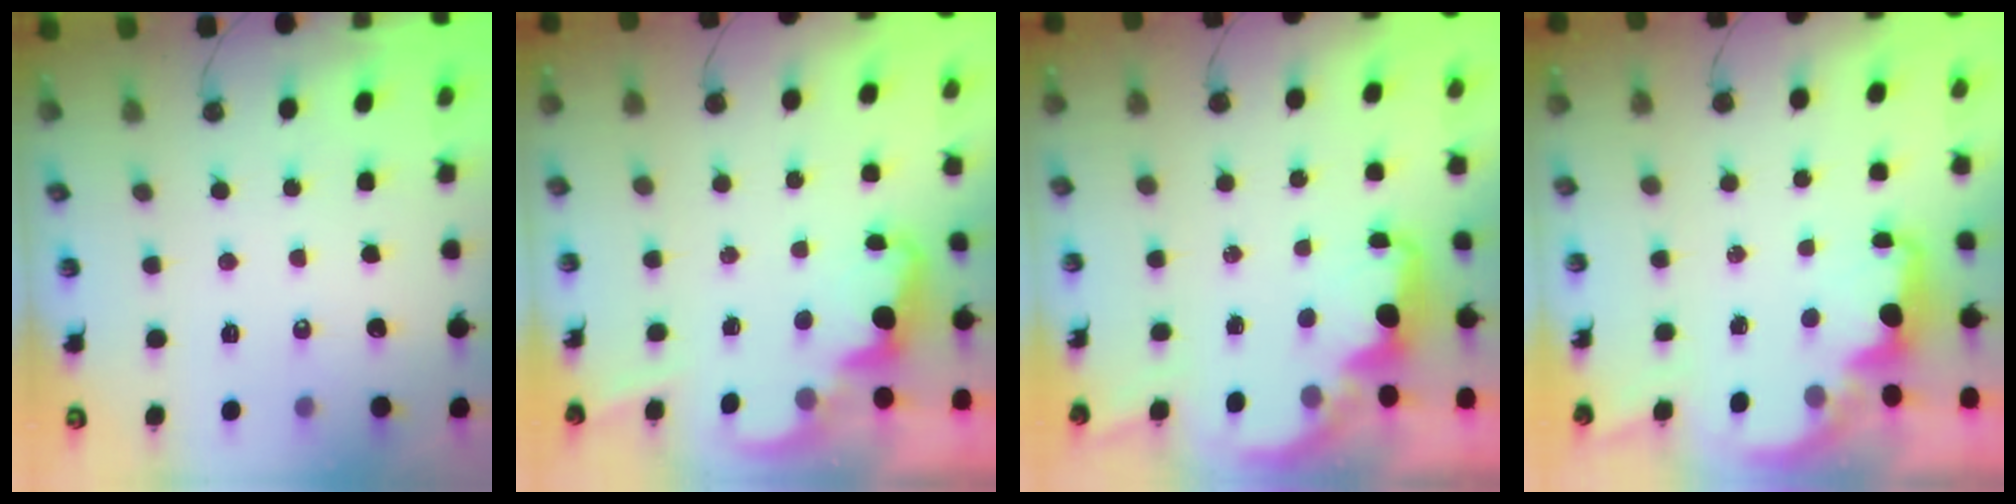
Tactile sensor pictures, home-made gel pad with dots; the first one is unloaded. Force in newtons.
{"total": 2.0, "press": 1.9, "slide": 0.5}
{"total": 2.2, "press": 2.0, "slide": 0.9}
{"total": 1.9, "press": 1.7, "slide": 0.8}